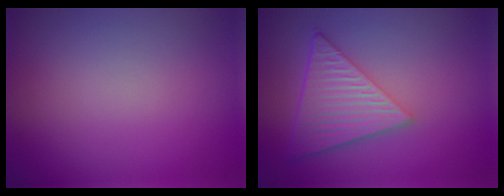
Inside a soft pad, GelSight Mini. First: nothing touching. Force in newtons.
{"total": 6.8, "press": 4.7, "slide": 4.8}